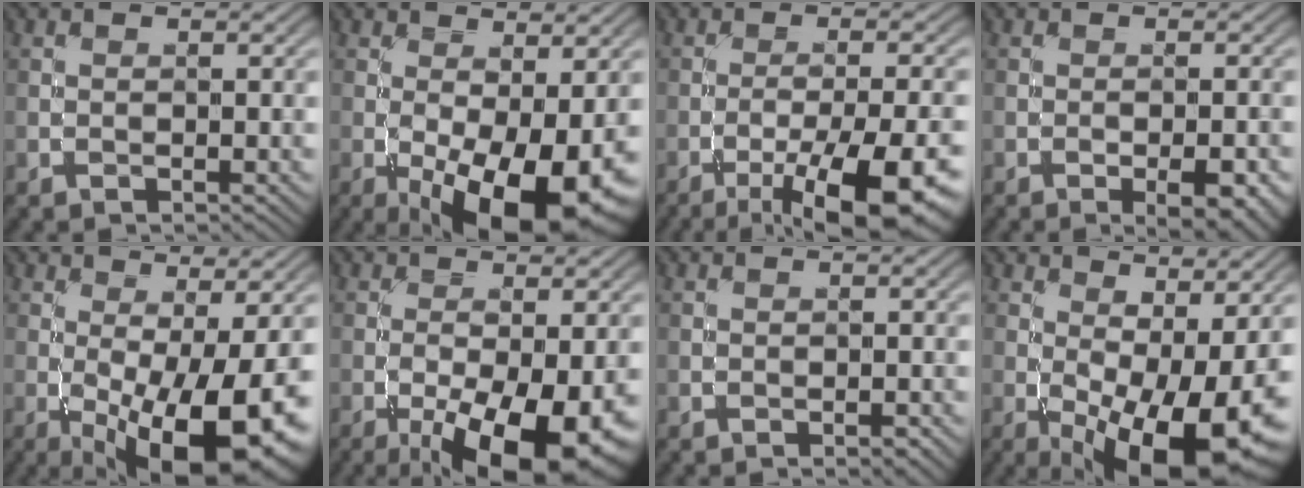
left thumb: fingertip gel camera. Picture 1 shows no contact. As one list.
[{"total": 12.9, "force": [-4.4, 5.0, 11.0], "torque": [-0.165, -0.022, -0.057]}, {"total": 13.4, "force": [-7.5, 3.4, 10.6], "torque": [-0.158, -0.007, -0.105]}, {"total": 5.2, "force": [-2.4, 1.9, 4.2], "torque": [-0.056, 0.006, -0.024]}, {"total": 14.1, "force": [-4.2, 4.3, 12.8], "torque": [-0.188, -0.009, -0.057]}, {"total": 13.3, "force": [-5.9, 4.8, 11.0], "torque": [-0.164, -0.019, -0.082]}, {"total": 1.0, "force": [-0.6, 0.3, 0.8], "torque": [-0.010, 0.002, -0.010]}, {"total": 14.5, "force": [-3.5, 5.4, 12.9], "torque": [-0.191, -0.010, -0.040]}]